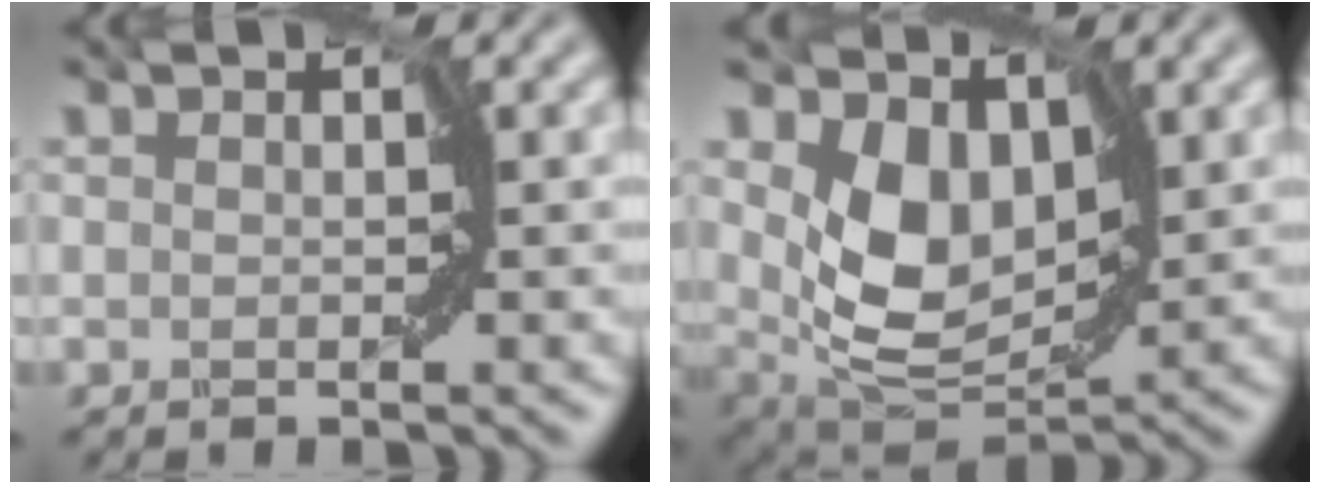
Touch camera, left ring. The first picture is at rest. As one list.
[{"total": 5.6, "force": [1.7, 3.8, 3.8], "torque": [-0.084, -0.019, 0.031]}]